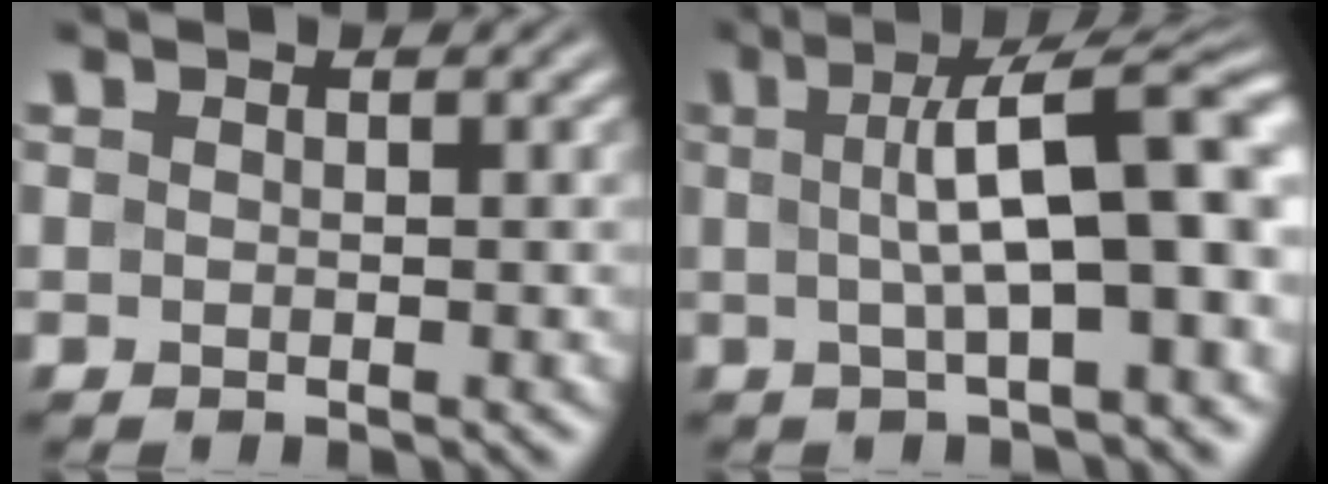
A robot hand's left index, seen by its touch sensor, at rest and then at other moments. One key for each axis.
{"total": 10.1, "fx": 0.8, "fy": 2.9, "fz": 9.7, "tx": -0.129, "ty": 0.017, "tz": 0.006}